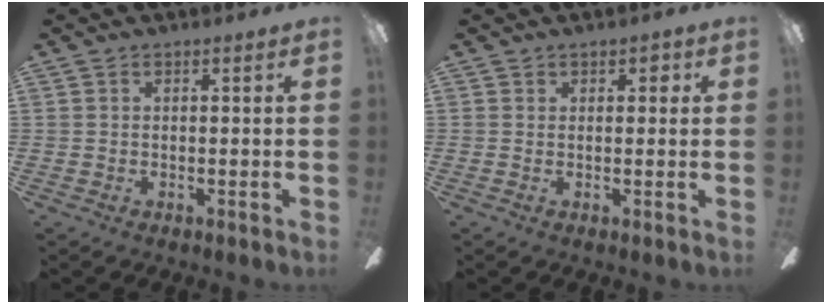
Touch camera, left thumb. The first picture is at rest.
{"total": 1.8, "force": [0.7, 1.0, 1.4], "torque": [-0.012, -0.002, 0.008]}